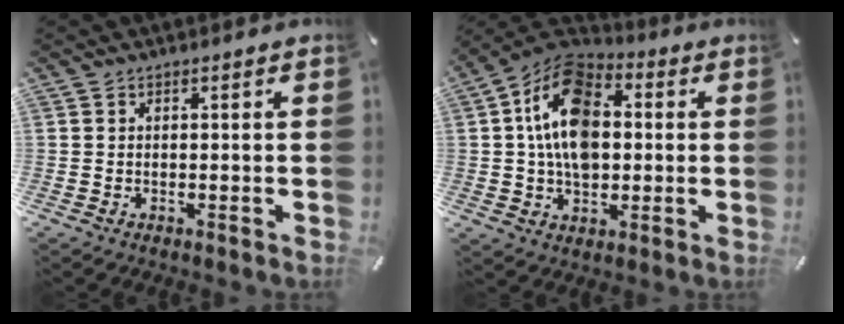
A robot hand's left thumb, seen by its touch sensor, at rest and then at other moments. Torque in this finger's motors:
{"motor_torque": [1.64, 1.84, 1.74, -1.04, 0.58]}